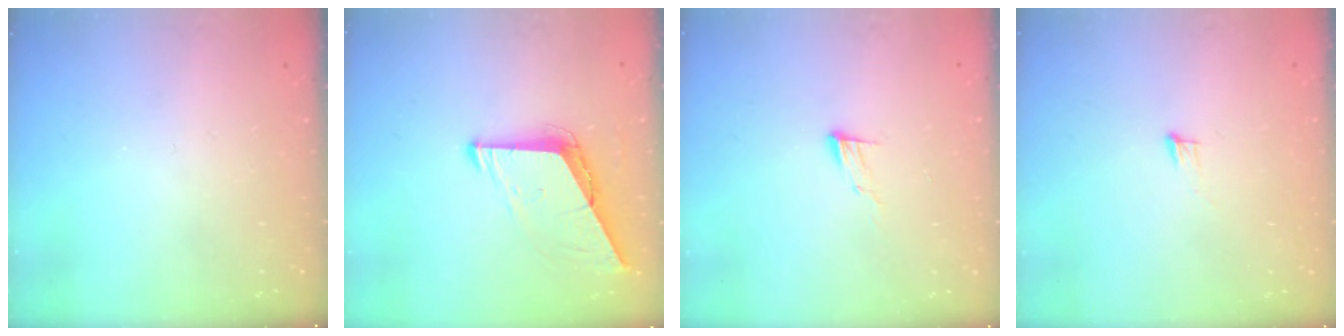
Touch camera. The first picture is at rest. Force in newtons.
{"total": 7.1, "press": 7.1, "slide": 0.5}
{"total": 6.2, "press": 6.2, "slide": 0.6}
{"total": 4.3, "press": 4.1, "slide": 1.0}